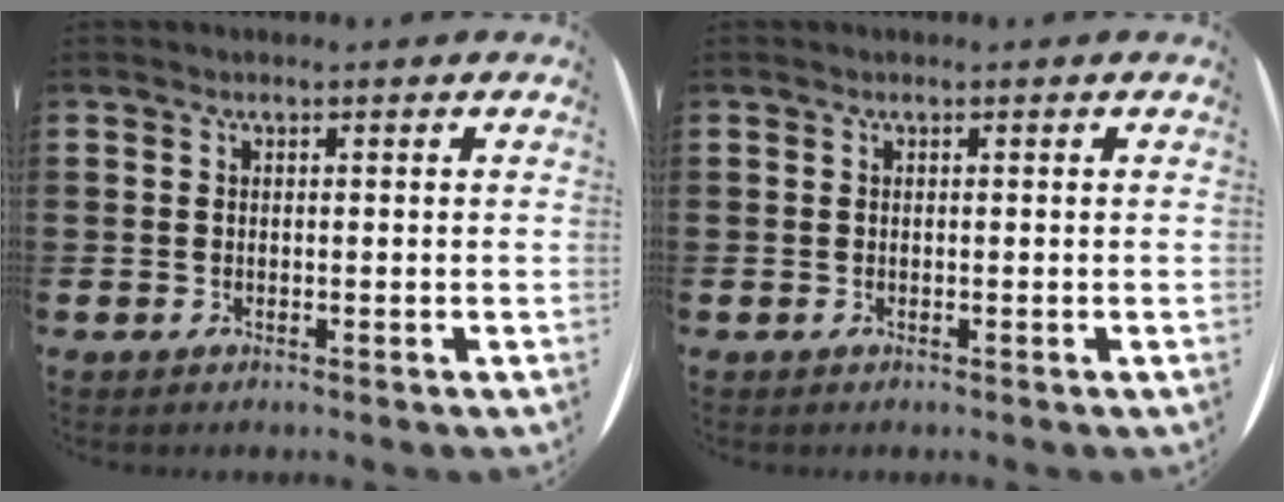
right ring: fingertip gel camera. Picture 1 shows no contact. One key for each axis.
{"total": 0.0}